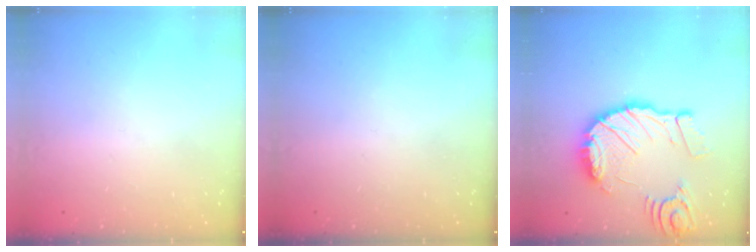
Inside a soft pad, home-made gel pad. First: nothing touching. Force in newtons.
{"total": 0.0}
{"total": 17.6, "press": 17.5, "slide": 2.2}